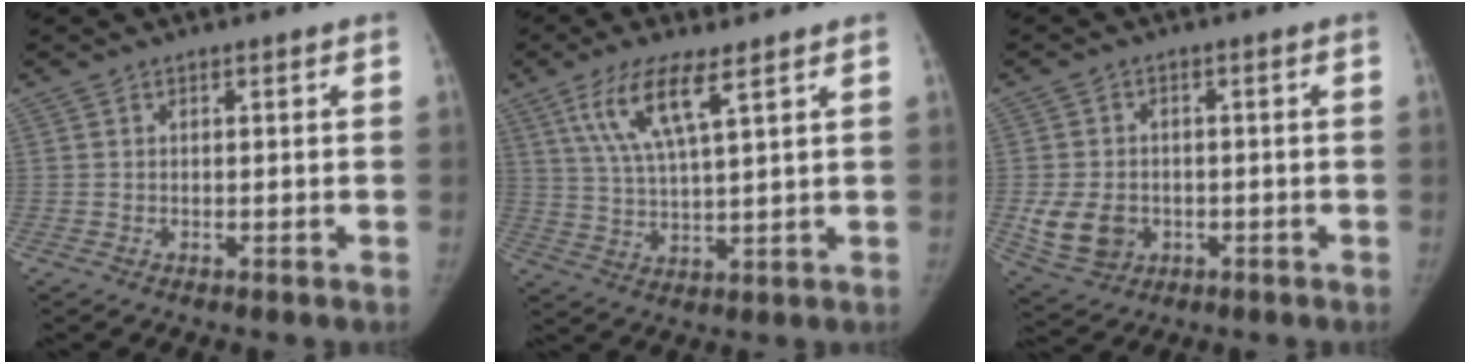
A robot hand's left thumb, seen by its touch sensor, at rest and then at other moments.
{"total": 9.7, "force": [5.2, 2.0, 7.9], "torque": [-0.166, -0.020, 0.106]}
{"total": 8.0, "force": [-1.7, 6.4, 4.4], "torque": [-0.068, -0.002, -0.018]}